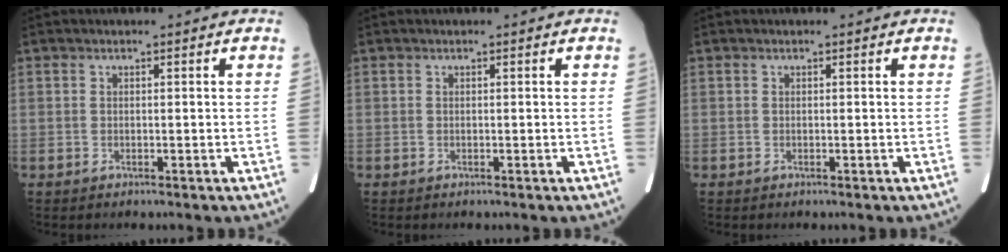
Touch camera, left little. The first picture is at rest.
{"total": 0.0}
{"total": 0.0}